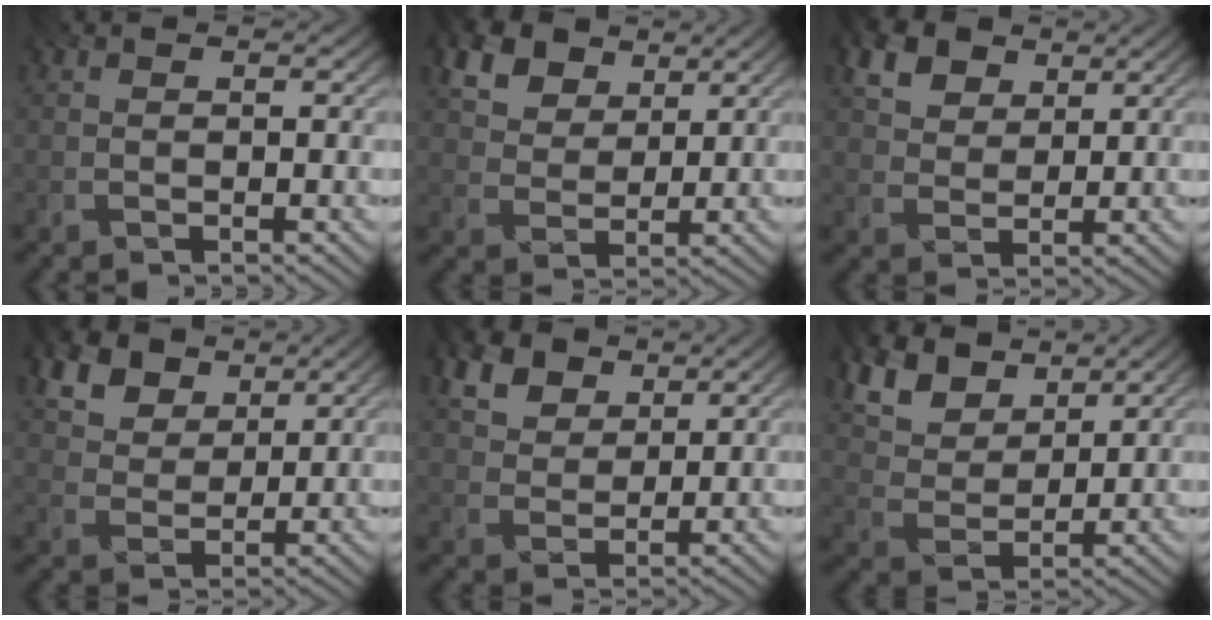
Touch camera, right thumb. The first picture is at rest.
{"total": 9.6, "force": [5.6, 6.0, 5.0], "torque": [-0.150, -0.005, 0.101]}
{"total": 6.4, "force": [3.6, 4.0, 3.4], "torque": [-0.088, -0.001, 0.067]}
{"total": 10.0, "force": [5.9, 6.2, 5.2], "torque": [-0.159, -0.005, 0.108]}
{"total": 7.7, "force": [4.6, 4.7, 4.1], "torque": [-0.119, -0.007, 0.085]}
{"total": 10.5, "force": [6.6, 5.6, 5.9], "torque": [-0.168, 0.013, 0.103]}